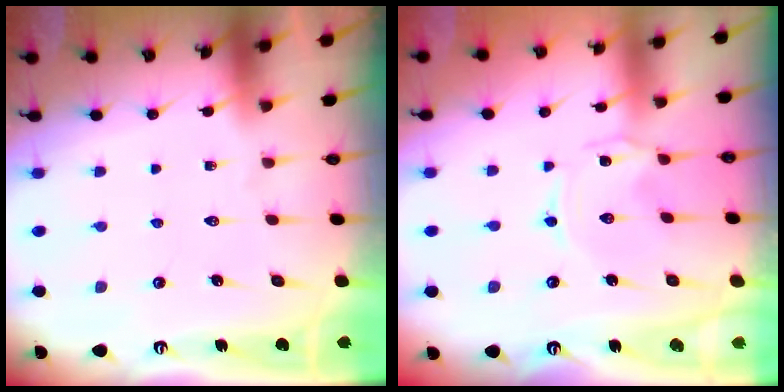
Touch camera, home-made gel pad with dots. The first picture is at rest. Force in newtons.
{"total": 0.0}